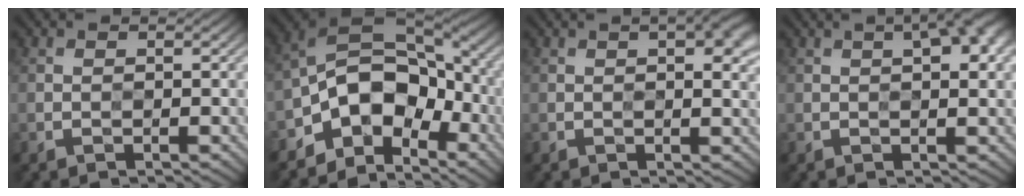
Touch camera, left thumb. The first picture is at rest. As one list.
[{"total": 12.8, "force": [-4.6, 8.6, 8.3], "torque": [-0.137, -0.012, -0.095]}, {"total": 3.7, "force": [1.4, 1.0, 3.3], "torque": [-0.044, 0.008, 0.012]}, {"total": 5.2, "force": [2.2, 1.8, 4.4], "torque": [-0.048, 0.013, 0.014]}]